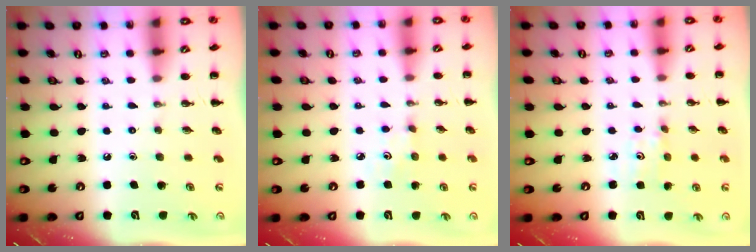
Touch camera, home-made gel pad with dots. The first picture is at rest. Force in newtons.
{"total": 2.8, "press": 2.7, "slide": 0.7}
{"total": 2.4, "press": 2.3, "slide": 0.8}